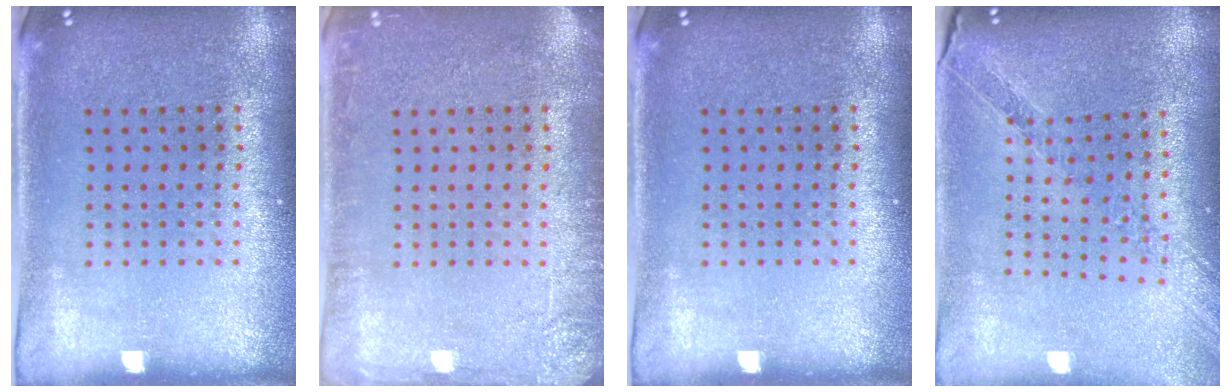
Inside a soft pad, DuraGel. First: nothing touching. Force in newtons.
{"total": 2.1, "press": 2.1, "slide": 0.3}
{"total": 0.0}
{"total": 1.0, "press": 1.0, "slide": 0.0}